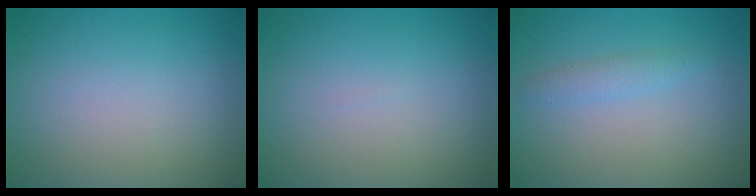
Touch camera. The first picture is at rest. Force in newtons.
{"total": 0.0}
{"total": 1.4, "press": 1.4, "slide": 0.0}